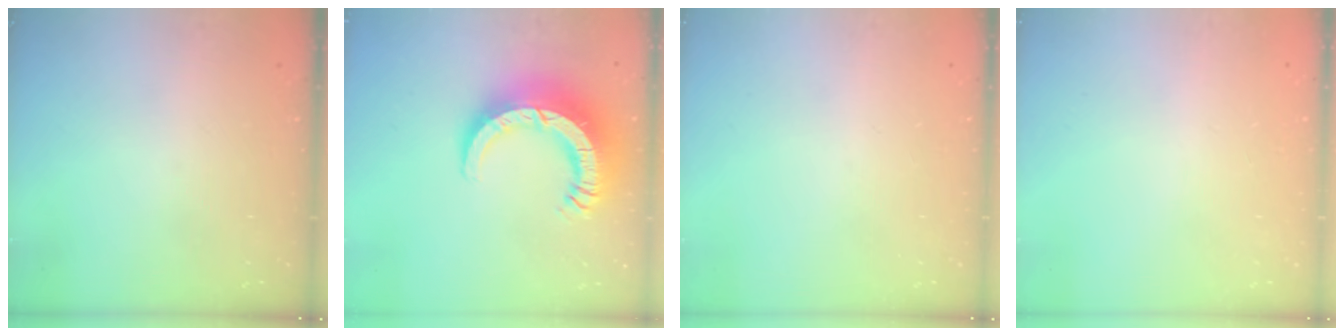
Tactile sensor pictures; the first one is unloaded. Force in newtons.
{"total": 15.0, "press": 14.9, "slide": 1.6}
{"total": 0.0}
{"total": 2.4, "press": 2.4, "slide": 0.2}